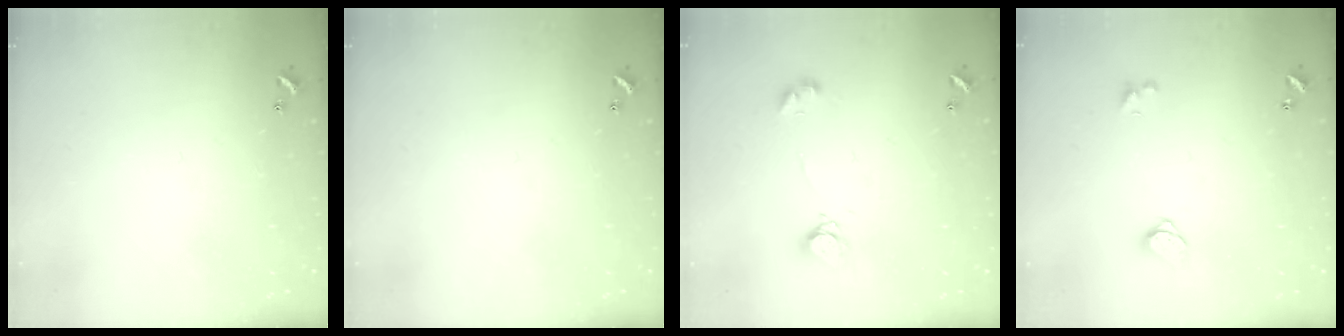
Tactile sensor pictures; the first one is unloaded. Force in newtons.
{"total": 0.0}
{"total": 5.7, "press": 5.7, "slide": 0.4}
{"total": 1.6, "press": 1.5, "slide": 0.4}